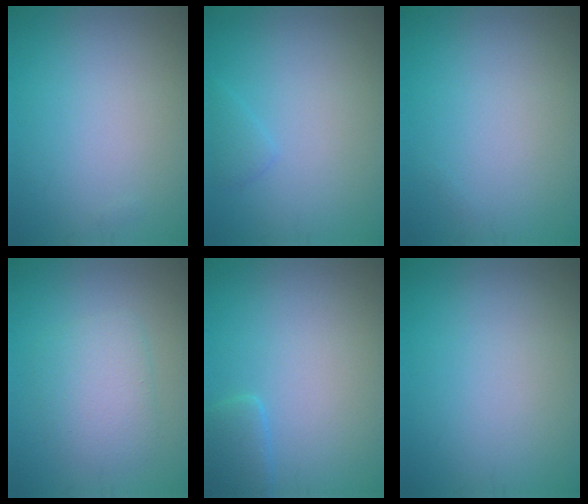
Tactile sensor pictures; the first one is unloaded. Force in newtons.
{"total": 1.0, "press": 1.0, "slide": 0.1}
{"total": 0.0}
{"total": 3.6, "press": 3.6, "slide": 0.2}
{"total": 1.9, "press": 1.9, "slide": 0.3}
{"total": 0.0}